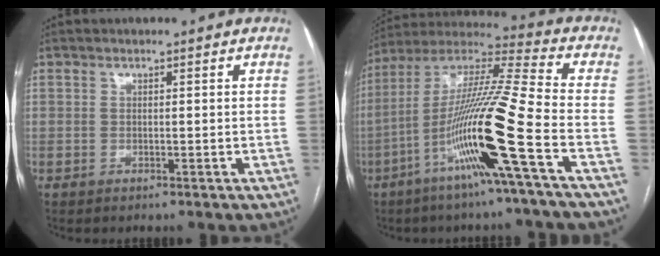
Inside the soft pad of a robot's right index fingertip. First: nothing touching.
{"total": 18.5, "force": [-6.9, -1.7, 17.0], "torque": [-0.332, -0.013, -0.138]}